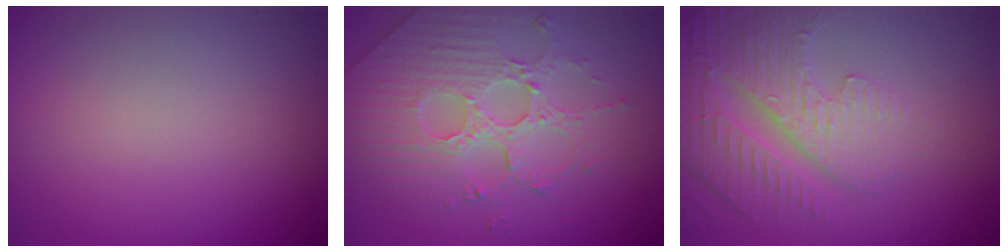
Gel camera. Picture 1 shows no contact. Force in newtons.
{"total": 4.7, "press": 3.9, "slide": 2.6}
{"total": 4.7, "press": 3.9, "slide": 2.7}